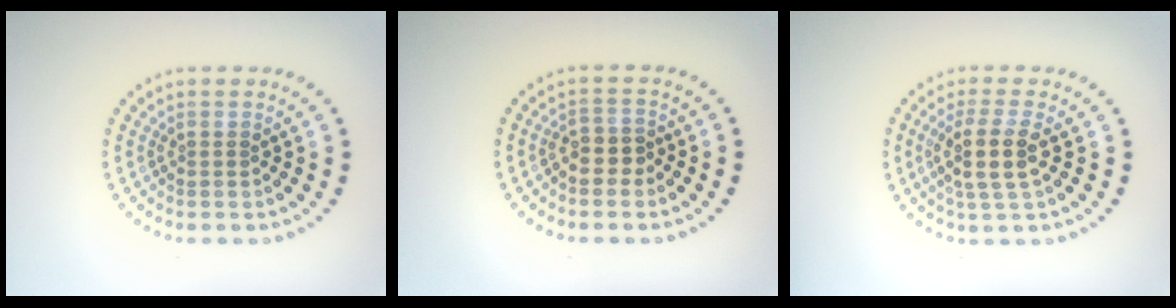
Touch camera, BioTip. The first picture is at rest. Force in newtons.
{"total": 1.8, "press": 1.5, "slide": 1.1}
{"total": 3.4, "press": 2.9, "slide": 1.6}